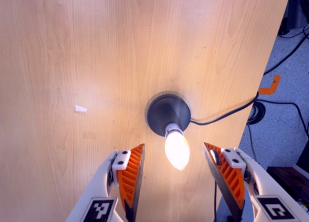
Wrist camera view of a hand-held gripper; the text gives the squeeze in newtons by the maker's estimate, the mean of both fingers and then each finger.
{"total": 0.0}